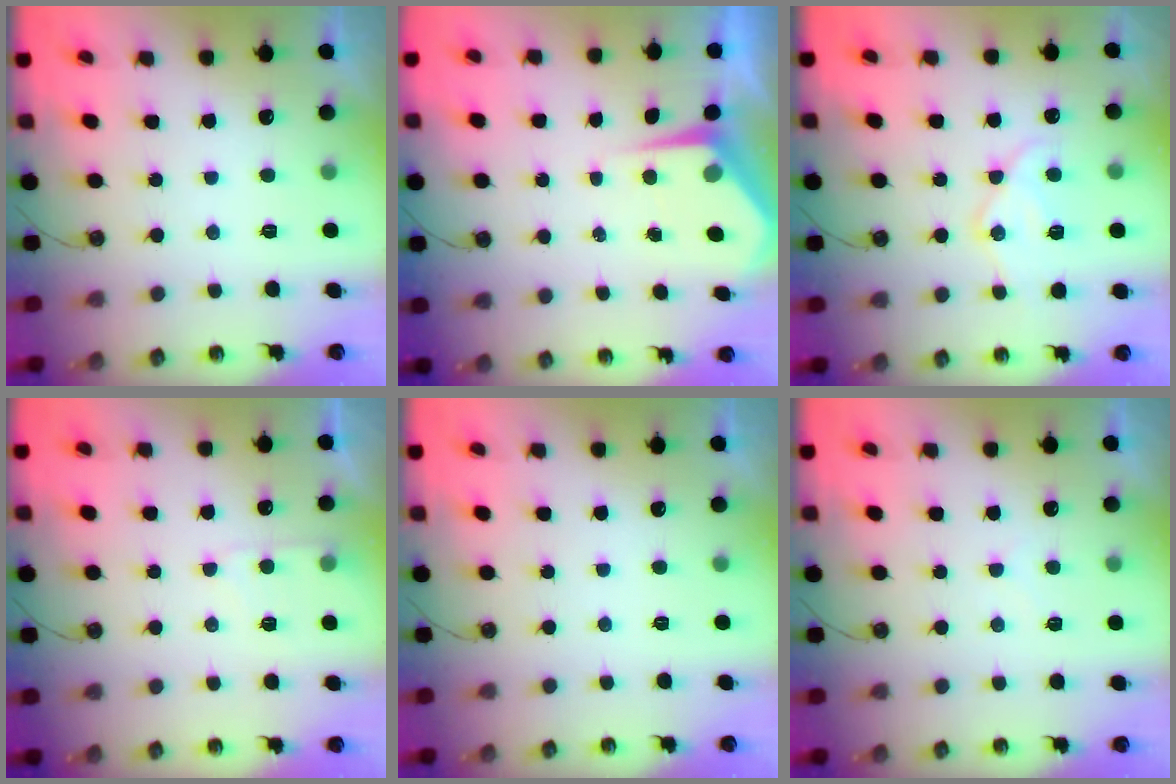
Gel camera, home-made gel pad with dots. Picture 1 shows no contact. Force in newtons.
{"total": 4.7, "press": 4.7, "slide": 0.4}
{"total": 12.8, "press": 12.7, "slide": 1.3}
{"total": 5.4, "press": 5.3, "slide": 0.7}
{"total": 0.0}
{"total": 4.3, "press": 4.2, "slide": 0.6}